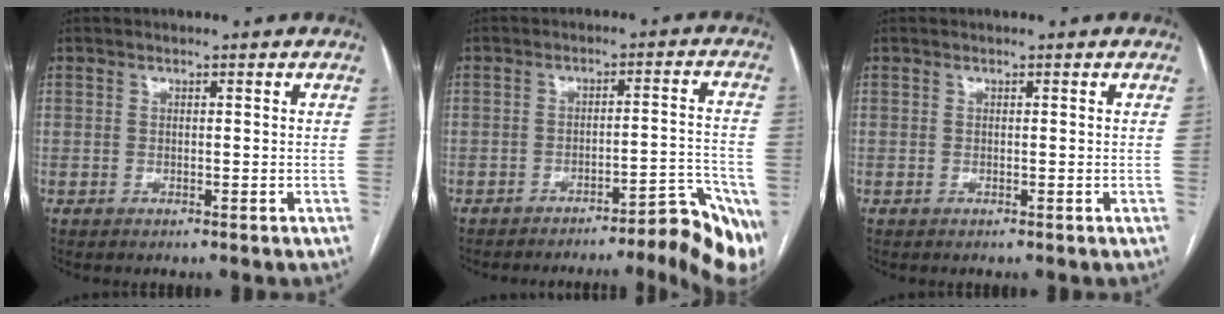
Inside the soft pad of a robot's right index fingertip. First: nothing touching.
{"total": 12.3, "force": [-9.4, 1.5, 7.8], "torque": [-0.037, 0.038, -0.115]}
{"total": 0.0}